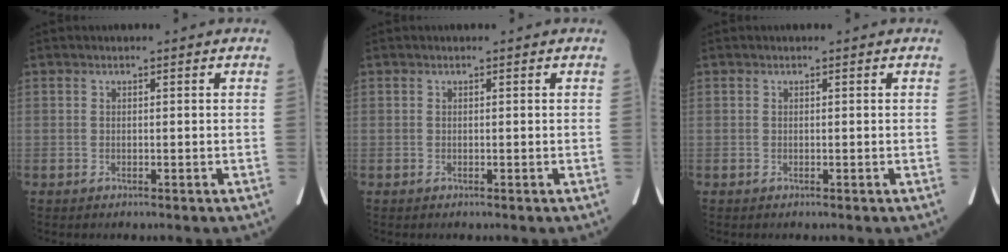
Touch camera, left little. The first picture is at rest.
{"total": 0.0}
{"total": 0.0}